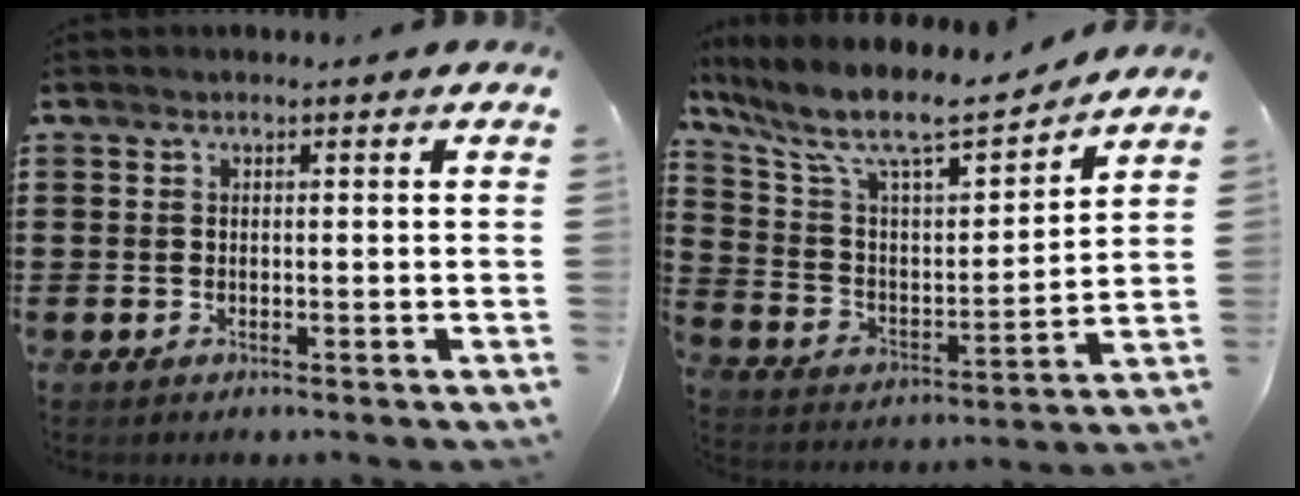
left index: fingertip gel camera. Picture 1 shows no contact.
{"total": 10.0, "force": [8.2, 2.3, 5.3], "torque": [-0.140, -0.048, 0.137]}